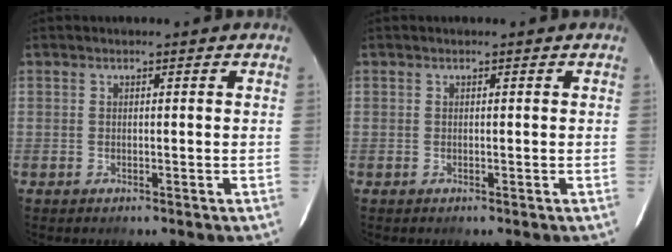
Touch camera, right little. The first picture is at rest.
{"total": 0.0}